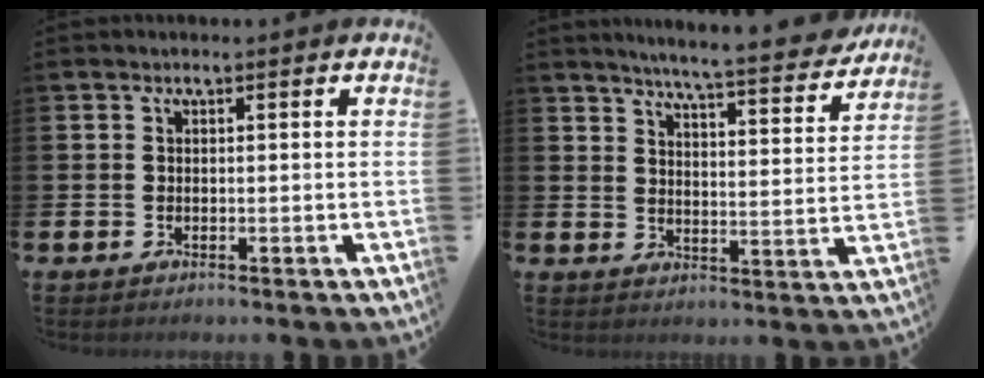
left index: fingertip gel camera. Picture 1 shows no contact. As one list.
[{"total": 6.1, "force": [5.9, -0.1, 1.8], "torque": [-0.045, -0.046, 0.097]}]